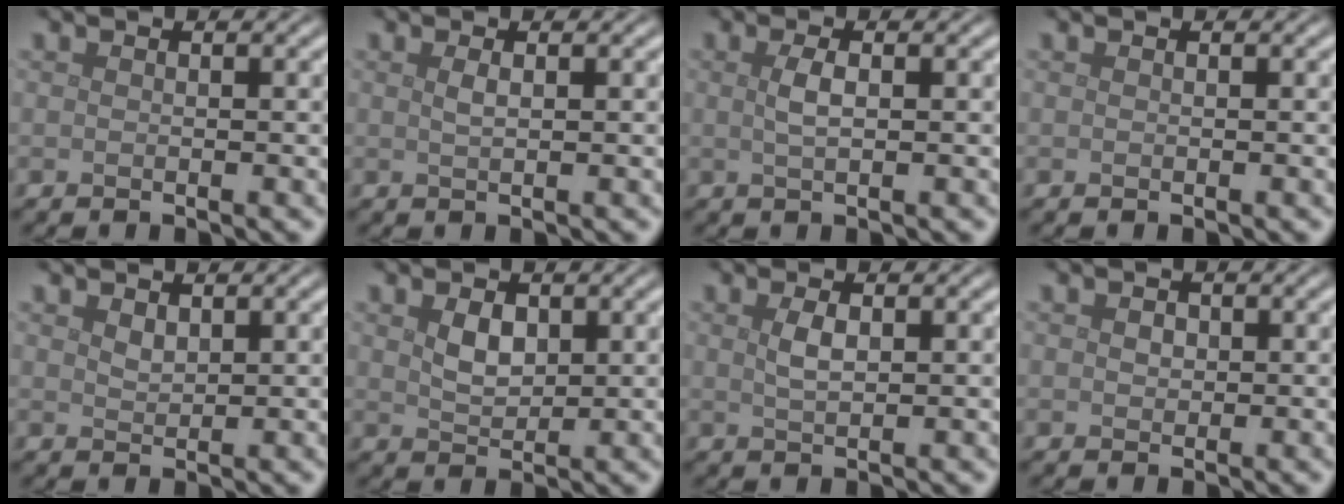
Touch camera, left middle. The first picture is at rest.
{"total": 1.0, "force": [0.4, 0.3, 0.9], "torque": [-0.015, 0.003, 0.006]}
{"total": 1.6, "force": [0.3, 0.5, 1.5], "torque": [-0.032, 0.004, 0.005]}
{"total": 0.0}
{"total": 1.1, "force": [0.8, 0.5, 0.6], "torque": [-0.015, 0.000, 0.019]}
{"total": 2.1, "force": [0.8, 1.3, 1.4], "torque": [-0.032, -0.002, 0.019]}
{"total": 1.7, "force": [0.5, 0.7, 1.4], "torque": [-0.034, 0.000, 0.013]}
{"total": 0.9, "force": [0.2, 0.7, 0.4], "torque": [-0.008, 0.000, 0.001]}